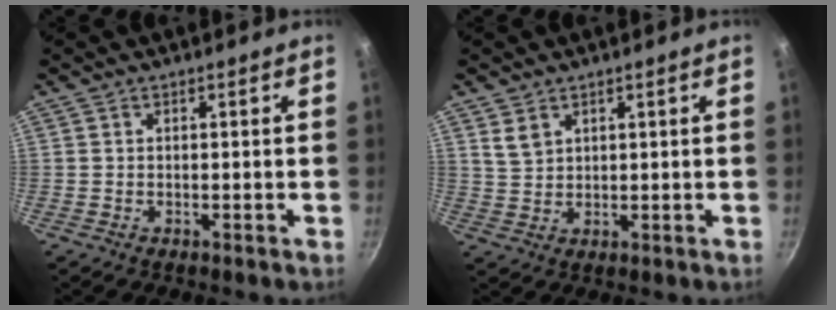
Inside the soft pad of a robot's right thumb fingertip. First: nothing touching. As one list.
[{"total": 3.6, "force": [2.0, 2.4, 1.8], "torque": [-0.025, -0.004, 0.045]}]